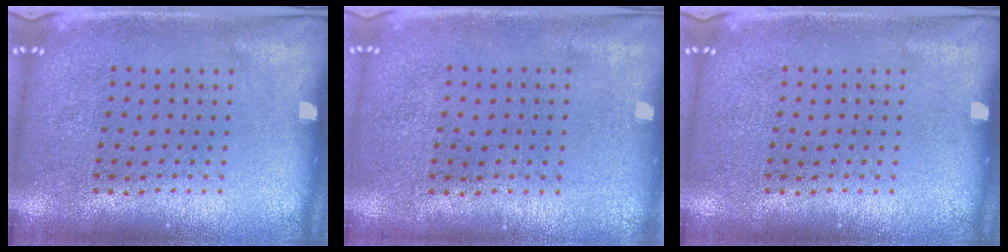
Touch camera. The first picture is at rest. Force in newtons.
{"total": 0.0}
{"total": 0.0}